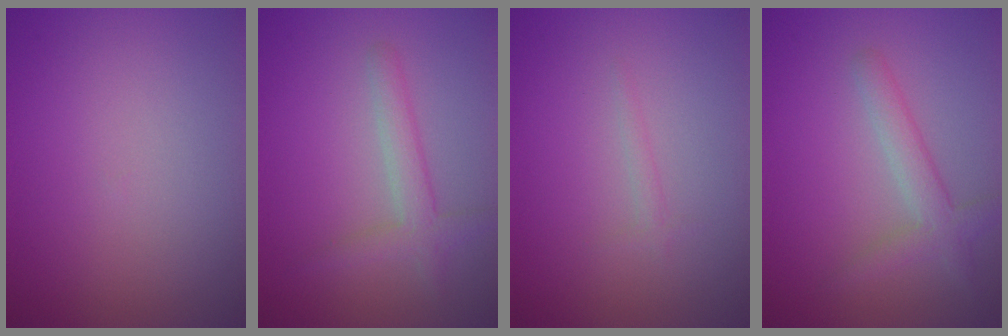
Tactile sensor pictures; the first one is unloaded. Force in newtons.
{"total": 2.5, "press": 2.5, "slide": 0.2}
{"total": 1.0, "press": 1.0, "slide": 0.1}
{"total": 2.7, "press": 2.7, "slide": 0.1}